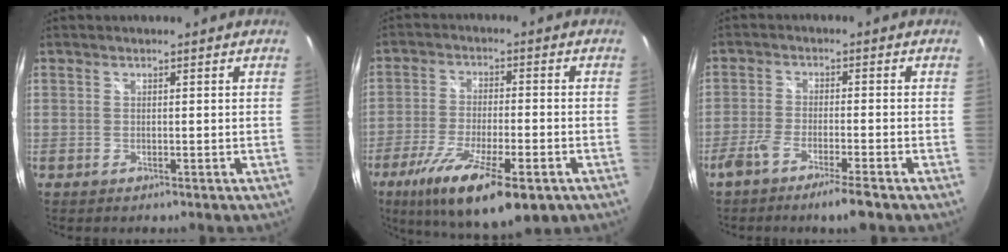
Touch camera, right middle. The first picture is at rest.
{"total": 16.9, "force": [-9.6, 4.5, 13.1], "torque": [-0.246, -0.050, -0.160]}
{"total": 6.2, "force": [-4.7, 0.2, 4.1], "torque": [-0.094, -0.005, -0.089]}